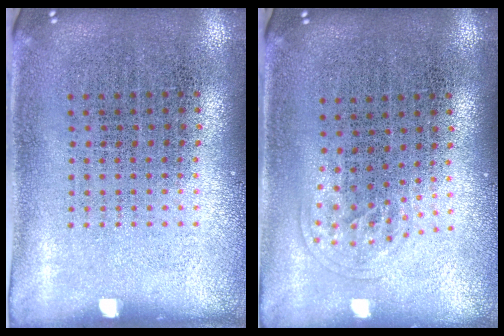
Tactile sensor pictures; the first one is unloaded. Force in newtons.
{"total": 1.0, "press": 0.6, "slide": 0.8}